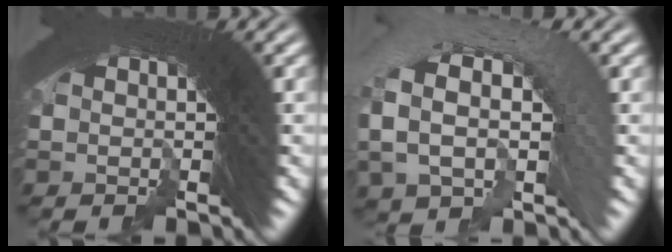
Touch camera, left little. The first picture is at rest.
{"total": 4.7, "force": [-3.0, 3.5, 0.7], "torque": [-0.028, 0.006, -0.052]}